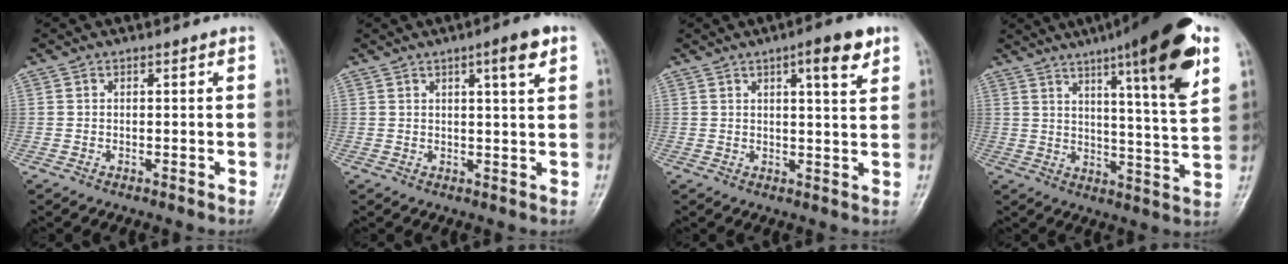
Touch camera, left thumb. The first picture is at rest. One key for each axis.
{"total": 5.3, "fx": 2.6, "fy": 0.7, "fz": 4.5, "tx": -0.065, "ty": -0.009, "tz": 0.037}
{"total": 7.0, "fx": 3.6, "fy": 1.6, "fz": 5.8, "tx": -0.073, "ty": -0.015, "tz": 0.049}
{"total": 20.7, "fx": 10.9, "fy": 2.9, "fz": 17.4, "tx": -0.233, "ty": -0.036, "tz": 0.156}